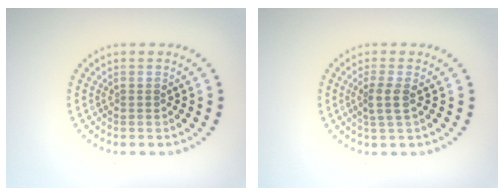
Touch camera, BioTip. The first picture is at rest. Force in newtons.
{"total": 1.8, "press": 1.6, "slide": 0.9}